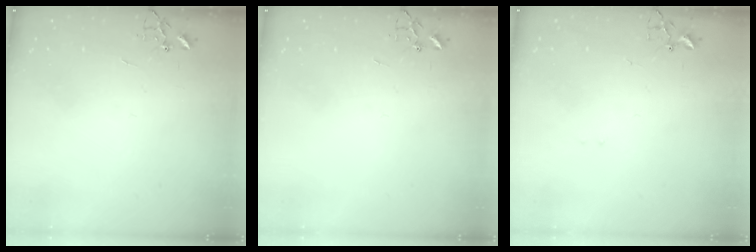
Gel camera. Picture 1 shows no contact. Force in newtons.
{"total": 0.0}
{"total": 6.8, "press": 6.8, "slide": 0.6}